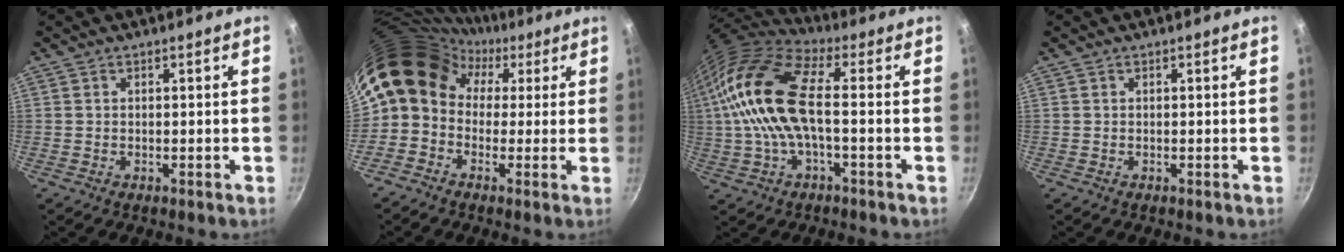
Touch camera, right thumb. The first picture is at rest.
{"total": 14.8, "force": [2.3, 12.3, 7.9], "torque": [-0.121, 0.049, 0.013]}
{"total": 17.4, "force": [0.5, 7.5, 15.7], "torque": [-0.313, 0.020, -0.002]}
{"total": 0.0}